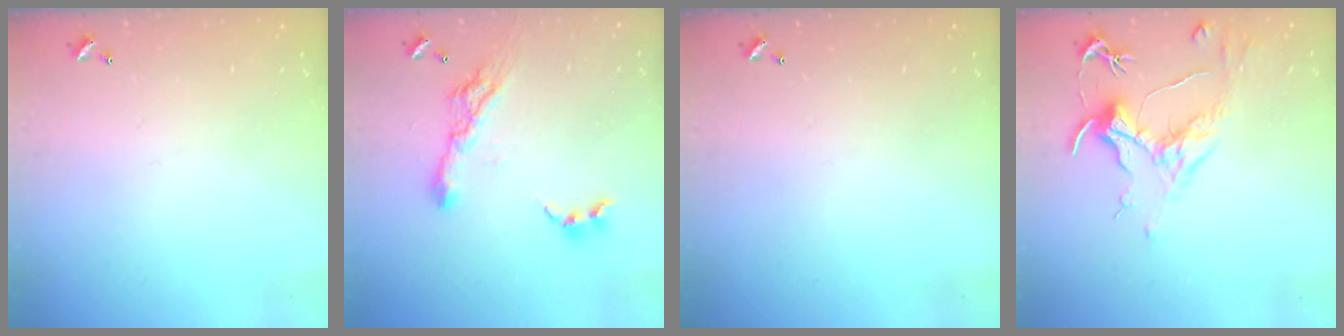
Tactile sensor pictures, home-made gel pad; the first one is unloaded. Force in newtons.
{"total": 9.2, "press": 9.1, "slide": 1.0}
{"total": 0.0}
{"total": 1.7, "press": 1.5, "slide": 0.9}